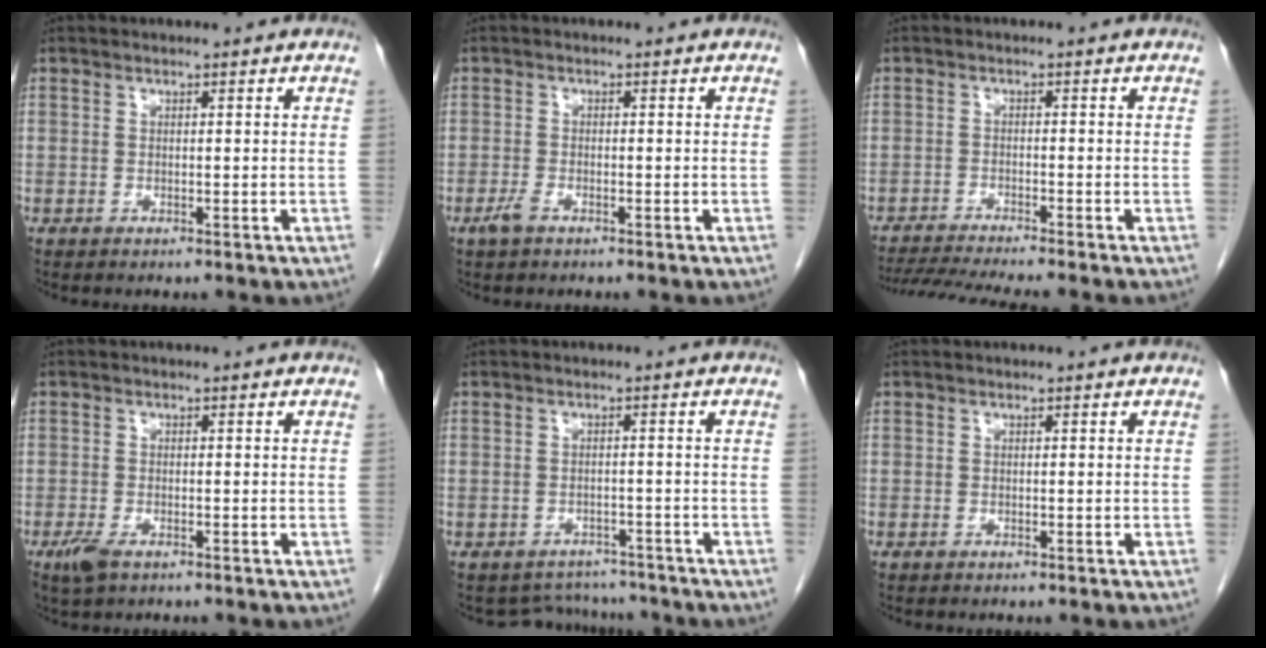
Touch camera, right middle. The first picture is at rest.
{"total": 1.9, "force": [-1.2, 0.7, 1.3], "torque": [-0.033, -0.001, -0.024]}
{"total": 9.7, "force": [-8.7, -1.0, 4.3], "torque": [-0.060, -0.017, -0.138]}
{"total": 2.9, "force": [-1.7, 1.2, 2.0], "torque": [-0.047, -0.004, -0.027]}
{"total": 5.5, "force": [-5.1, 1.9, -0.8], "torque": [0.011, 0.018, -0.064]}
{"total": 0.0}